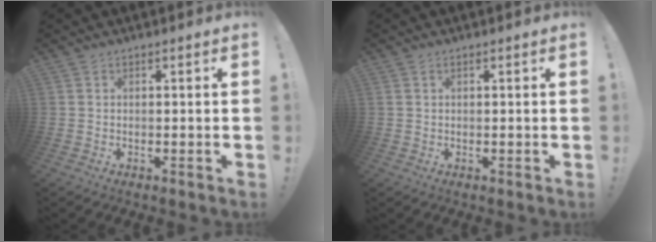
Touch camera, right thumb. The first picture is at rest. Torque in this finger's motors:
{"motor_torque": [0.19, 0.14, 0.03, 0.00, 0.06]}